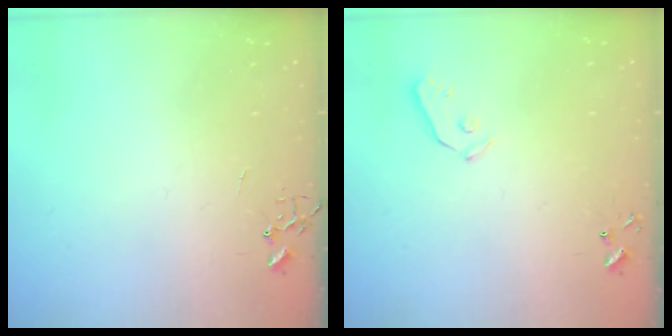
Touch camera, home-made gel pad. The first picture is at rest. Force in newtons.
{"total": 3.2, "press": 3.2, "slide": 0.4}